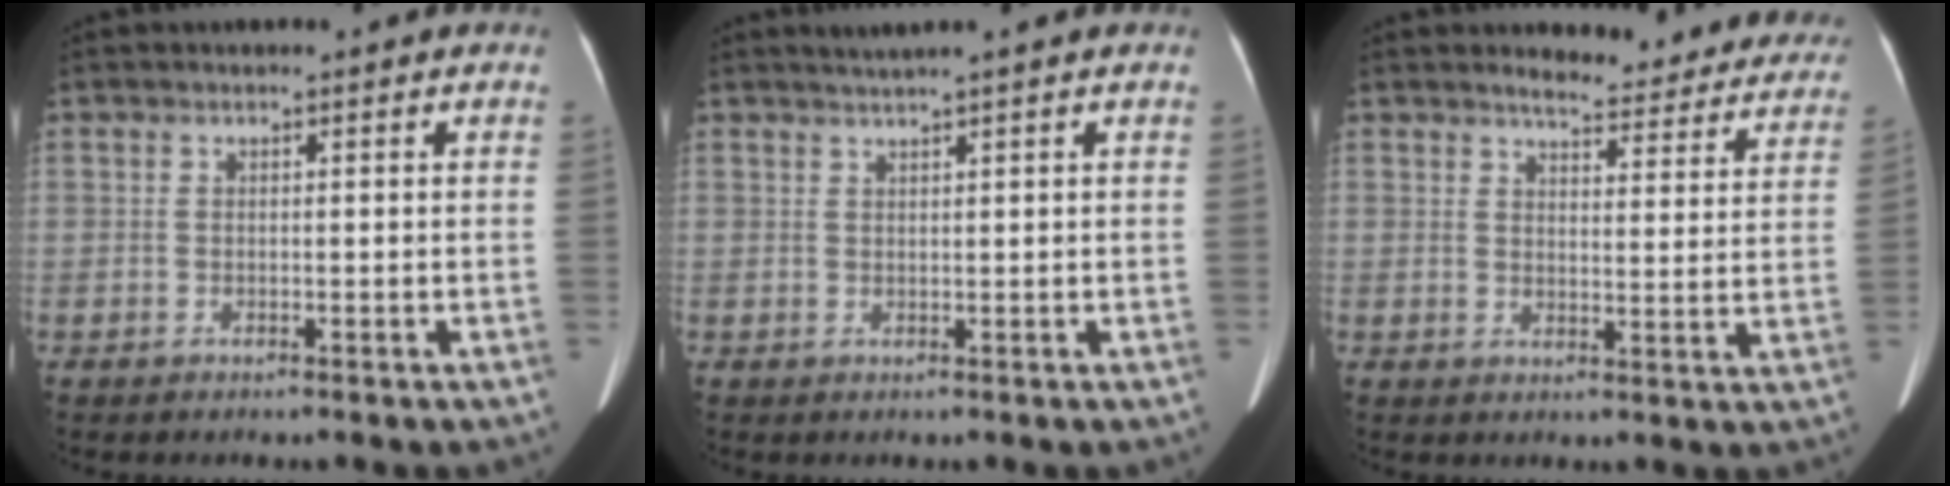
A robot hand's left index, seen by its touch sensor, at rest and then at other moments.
{"total": 2.7, "force": [2.1, -0.7, 1.4], "torque": [-0.020, 0.014, 0.039]}
{"total": 14.5, "force": [13.7, 3.1, 3.5], "torque": [-0.013, -0.035, 0.136]}